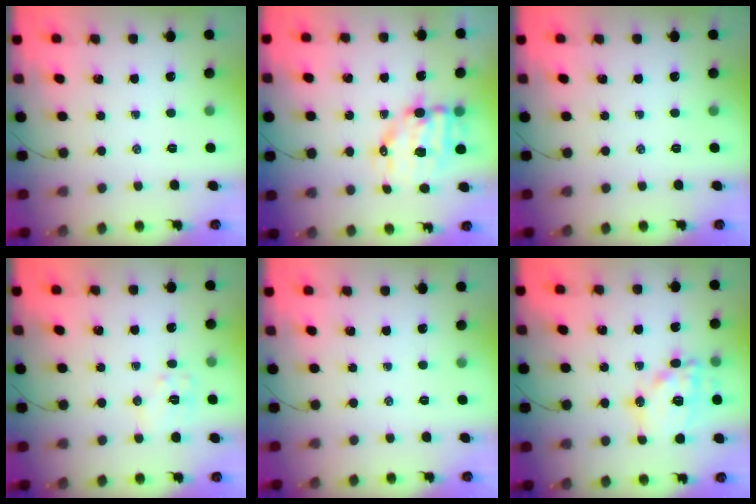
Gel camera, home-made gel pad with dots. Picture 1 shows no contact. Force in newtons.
{"total": 9.7, "press": 9.5, "slide": 2.0}
{"total": 0.0}
{"total": 7.1, "press": 7.1, "slide": 0.6}
{"total": 0.0}
{"total": 15.6, "press": 15.5, "slide": 2.2}